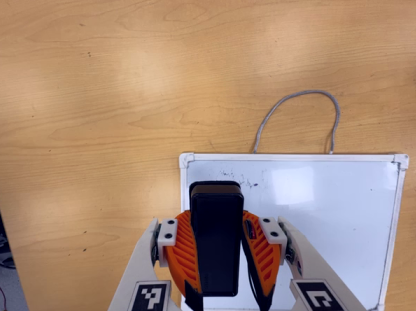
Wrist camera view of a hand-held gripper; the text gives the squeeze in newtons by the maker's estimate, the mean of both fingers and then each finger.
{"total": 9.3, "left": 7.5, "right": 11.0}